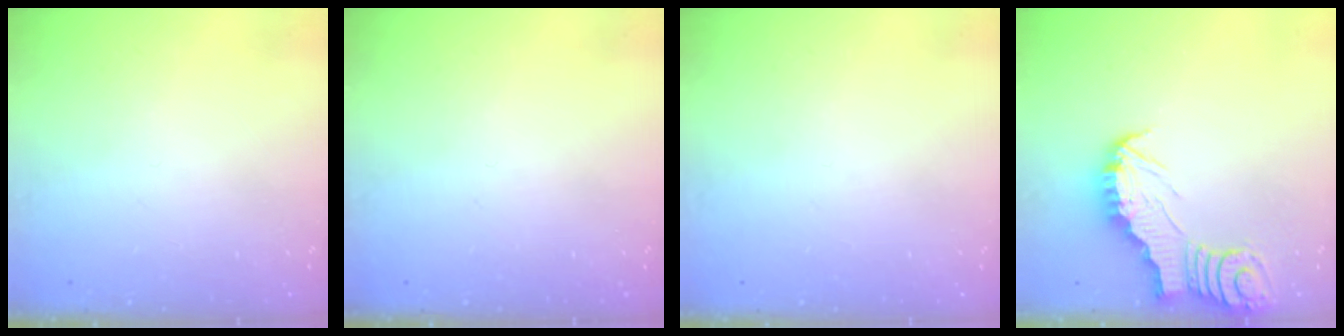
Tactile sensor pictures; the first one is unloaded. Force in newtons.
{"total": 0.0}
{"total": 0.0}
{"total": 2.6, "press": 2.6, "slide": 0.2}